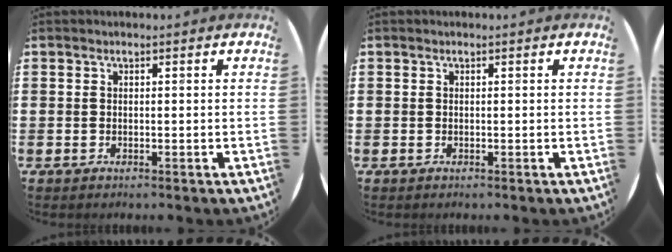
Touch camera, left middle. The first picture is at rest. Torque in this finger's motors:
{"motor_torque": [0.00, 0.00, 0.00, 0.00]}